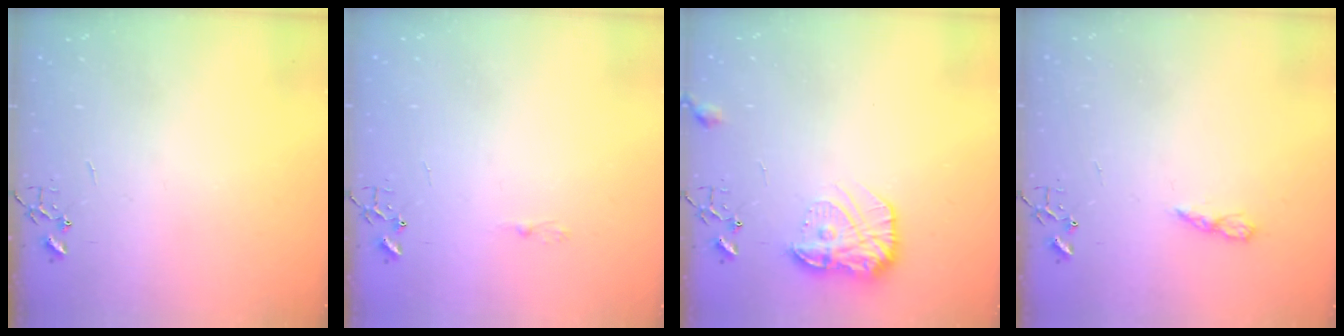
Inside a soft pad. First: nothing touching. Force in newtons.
{"total": 2.5, "press": 2.5, "slide": 0.3}
{"total": 14.1, "press": 14.1, "slide": 0.8}
{"total": 5.8, "press": 5.7, "slide": 0.6}